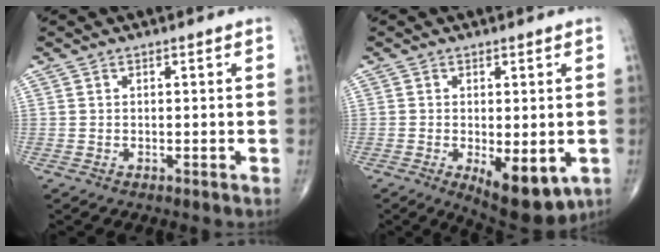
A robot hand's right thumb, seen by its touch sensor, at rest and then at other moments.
{"total": 10.0, "force": [-3.1, 4.3, 8.5], "torque": [-0.106, -0.018, -0.035]}